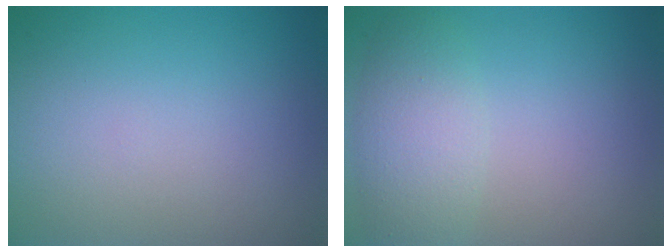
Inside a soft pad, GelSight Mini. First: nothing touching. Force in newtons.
{"total": 3.2, "press": 3.2, "slide": 0.1}